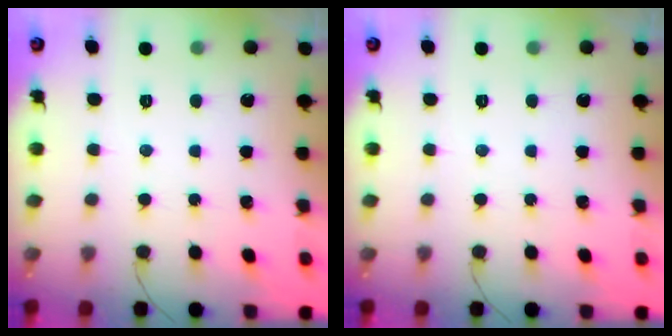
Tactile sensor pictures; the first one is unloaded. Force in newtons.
{"total": 0.0}